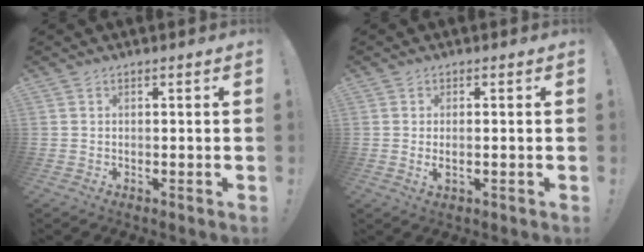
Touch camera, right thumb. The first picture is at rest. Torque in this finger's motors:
{"motor_torque": [0.00, -0.11, 0.10, -0.21, 0.12]}